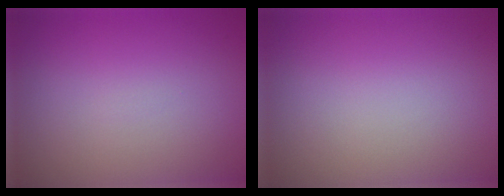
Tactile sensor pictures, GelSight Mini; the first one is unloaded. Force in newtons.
{"total": 0.0}